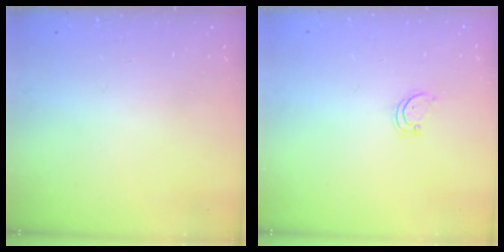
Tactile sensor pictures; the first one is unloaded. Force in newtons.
{"total": 1.9, "press": 1.9, "slide": 0.2}